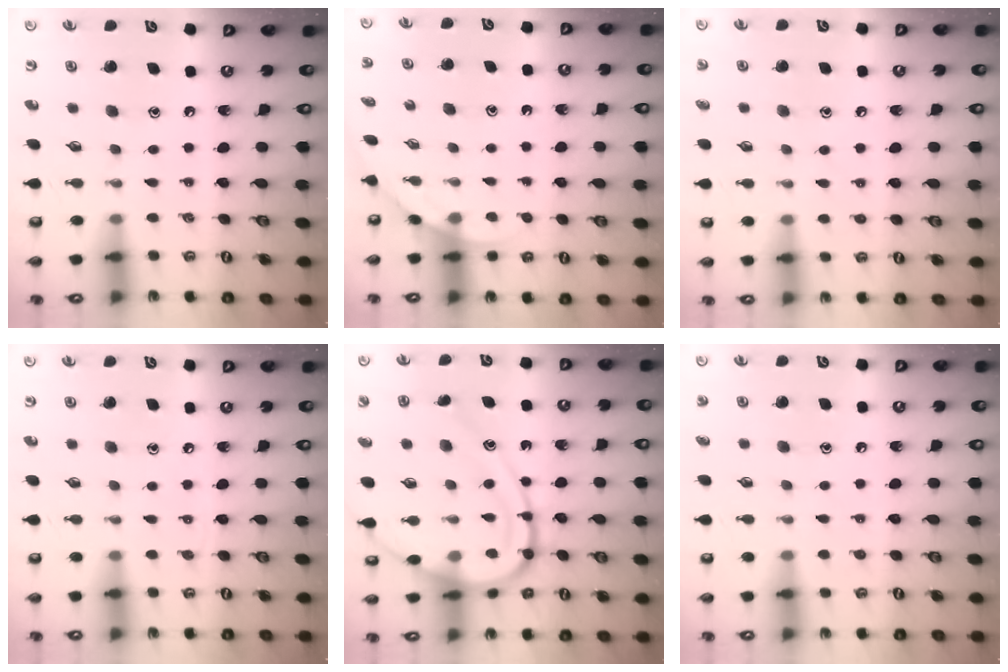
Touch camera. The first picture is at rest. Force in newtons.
{"total": 2.0, "press": 2.0, "slide": 0.0}
{"total": 6.3, "press": 6.3, "slide": 0.7}
{"total": 3.7, "press": 3.6, "slide": 0.9}
{"total": 14.7, "press": 14.7, "slide": 1.1}
{"total": 4.5, "press": 4.5, "slide": 0.5}